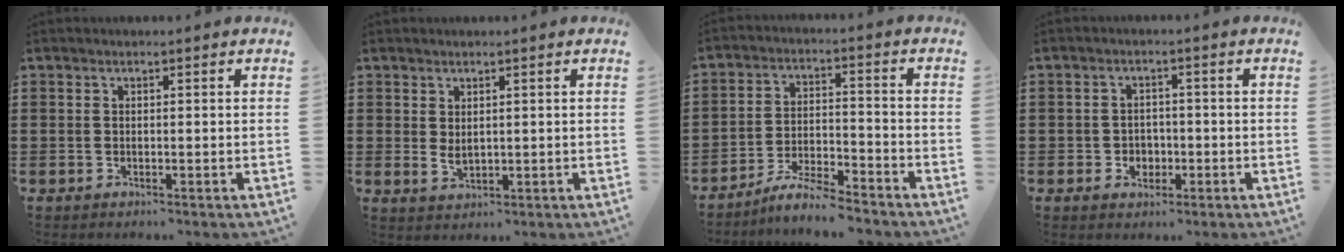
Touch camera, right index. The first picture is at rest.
{"total": 1.7, "force": [0.8, 0.8, 1.2], "torque": [-0.023, 0.001, 0.015]}
{"total": 5.9, "force": [-5.6, 0.3, 2.0], "torque": [-0.047, 0.000, -0.109]}
{"total": 2.4, "force": [-0.8, 2.1, 0.7], "torque": [-0.019, 0.005, -0.021]}